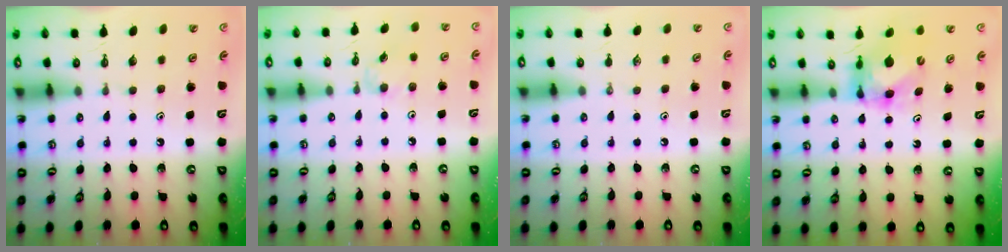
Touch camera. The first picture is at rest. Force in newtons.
{"total": 2.5, "press": 2.4, "slide": 0.4}
{"total": 0.0}
{"total": 5.9, "press": 5.9, "slide": 0.6}